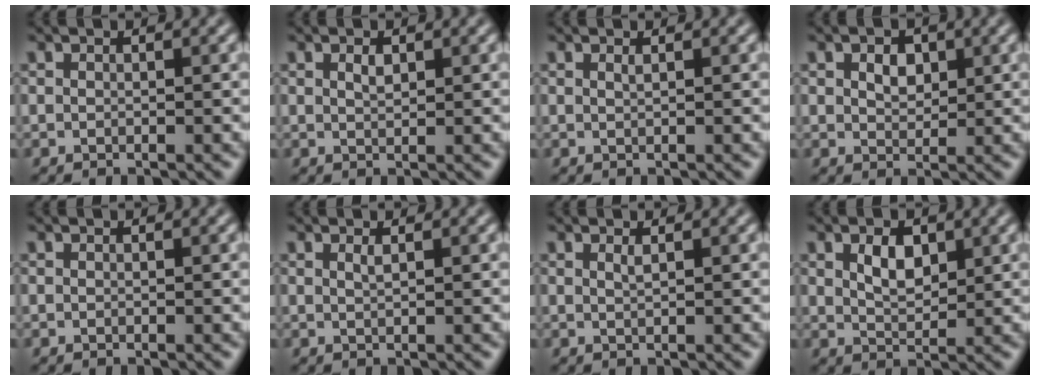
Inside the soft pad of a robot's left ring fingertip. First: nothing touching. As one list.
[{"total": 1.0, "force": [0.5, 0.4, 0.7], "torque": [-0.016, 0.000, 0.011]}, {"total": 0.5, "force": [0.3, 0.1, 0.4], "torque": [-0.003, 0.000, 0.006]}, {"total": 2.1, "force": [0.8, 1.5, 1.3], "torque": [-0.025, 0.000, 0.014]}, {"total": 0.0}, {"total": 0.7, "force": [0.4, 0.2, 0.6], "torque": [-0.007, 0.000, 0.007]}, {"total": 0.7, "force": [0.4, 0.2, 0.5], "torque": [-0.006, -0.001, 0.007]}, {"total": 2.7, "force": [1.1, 1.5, 1.9], "torque": [-0.040, -0.001, 0.022]}]